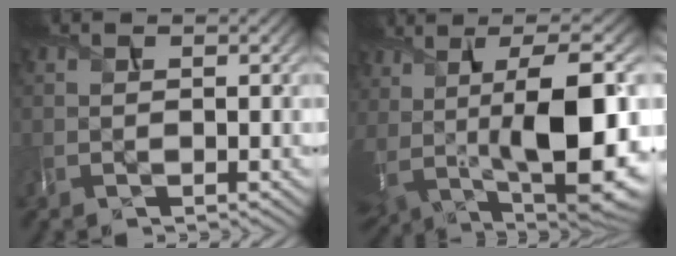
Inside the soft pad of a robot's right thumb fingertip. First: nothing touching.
{"total": 16.7, "force": [0.9, 6.7, 15.3], "torque": [-0.262, 0.000, 0.030]}